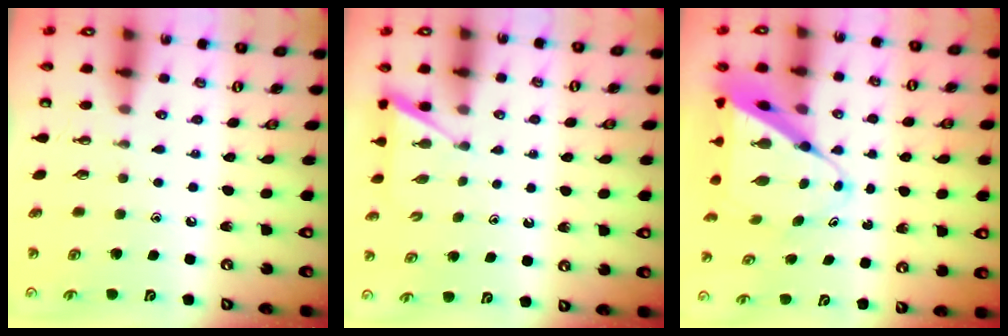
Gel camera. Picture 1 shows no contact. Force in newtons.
{"total": 2.0, "press": 2.0, "slide": 0.3}
{"total": 10.6, "press": 10.6, "slide": 0.8}